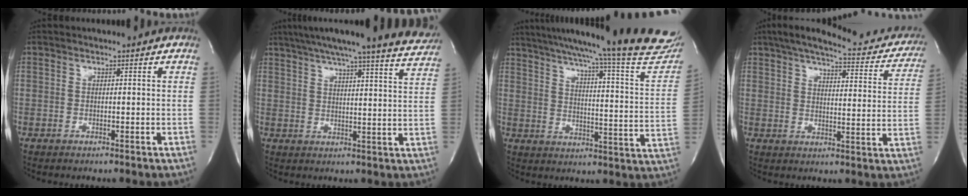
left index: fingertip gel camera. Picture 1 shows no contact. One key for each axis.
{"total": 20.5, "fx": 18.3, "fy": 0.7, "fz": 9.1, "tx": -0.137, "ty": -0.034, "tz": 0.219}
{"total": 28.6, "fx": 25.2, "fy": 0.0, "fz": 13.5, "tx": -0.207, "ty": -0.088, "tz": 0.310}
{"total": 22.6, "fx": 19.3, "fy": 4.9, "fz": 10.6, "tx": -0.152, "ty": -0.017, "tz": 0.225}